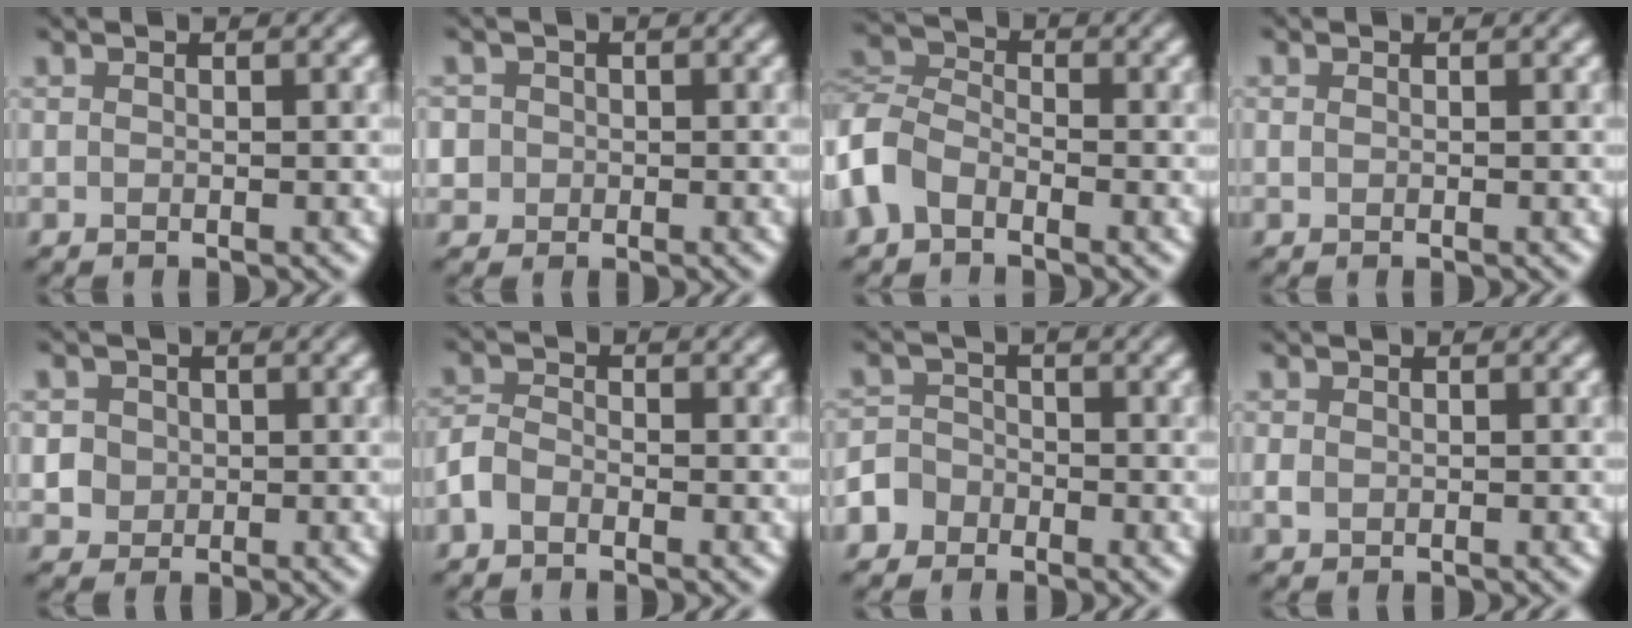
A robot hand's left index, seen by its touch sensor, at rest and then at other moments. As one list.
[{"total": 1.8, "force": [-0.3, 1.8, -0.1], "torque": [0.018, 0.007, -0.009]}, {"total": 4.0, "force": [-2.7, 2.6, 1.5], "torque": [-0.032, 0.004, -0.069]}, {"total": 0.0}, {"total": 3.0, "force": [-0.3, 3.0, 0.3], "torque": [0.011, 0.016, -0.006]}, {"total": 1.9, "force": [-1.6, 0.9, 0.4], "torque": [-0.007, 0.004, -0.039]}, {"total": 3.5, "force": [-2.7, 2.3, -0.3], "torque": [0.030, -0.004, -0.054]}, {"total": 0.8, "force": [-0.1, 0.7, 0.3], "torque": [-0.005, 0.003, -0.001]}]